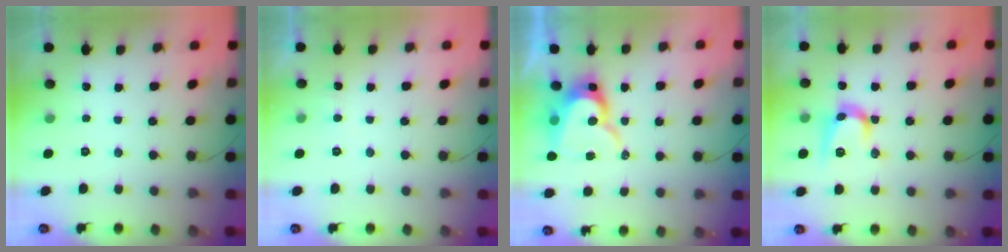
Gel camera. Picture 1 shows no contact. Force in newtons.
{"total": 3.5, "press": 3.5, "slide": 0.4}
{"total": 13.6, "press": 13.5, "slide": 1.1}
{"total": 11.1, "press": 11.1, "slide": 0.6}